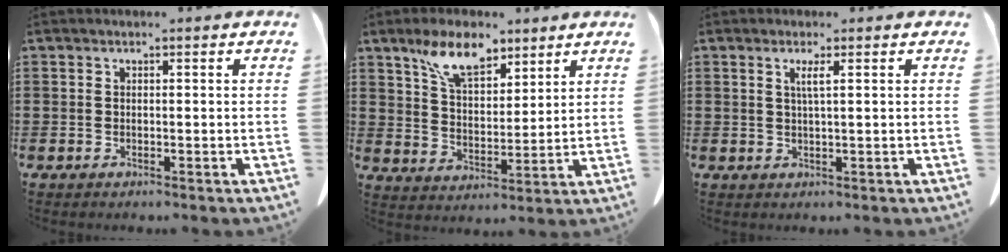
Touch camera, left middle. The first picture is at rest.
{"total": 8.7, "force": [6.2, 4.0, 4.6], "torque": [-0.103, -0.005, 0.114]}
{"total": 1.9, "force": [0.7, -0.1, 1.8], "torque": [-0.037, -0.003, 0.011]}